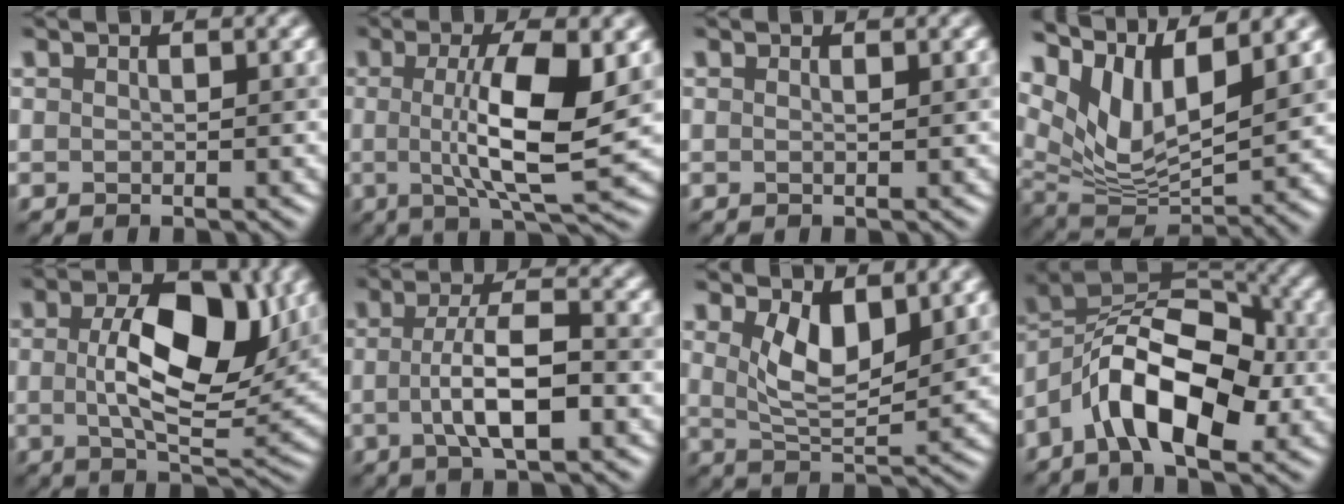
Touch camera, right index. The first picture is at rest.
{"total": 8.6, "force": [0.4, 2.0, 8.4], "torque": [-0.133, -0.009, 0.010]}
{"total": 0.0}
{"total": 9.1, "force": [5.2, 3.1, 6.7], "torque": [-0.139, -0.003, 0.101]}
{"total": 9.8, "force": [1.4, 4.7, 8.4], "torque": [-0.140, 0.002, 0.020]}
{"total": 5.7, "force": [-0.9, 1.6, 5.4], "torque": [-0.099, 0.003, -0.020]}
{"total": 4.6, "force": [2.0, 1.9, 3.6], "torque": [-0.076, -0.009, 0.042]}
{"total": 9.8, "force": [-3.9, 4.3, 7.9], "torque": [-0.131, 0.019, -0.081]}